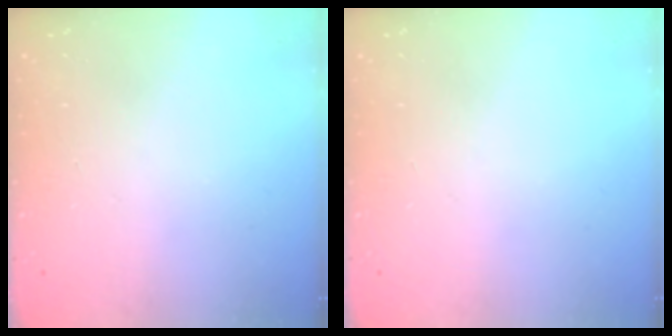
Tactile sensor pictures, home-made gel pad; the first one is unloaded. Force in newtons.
{"total": 0.0}